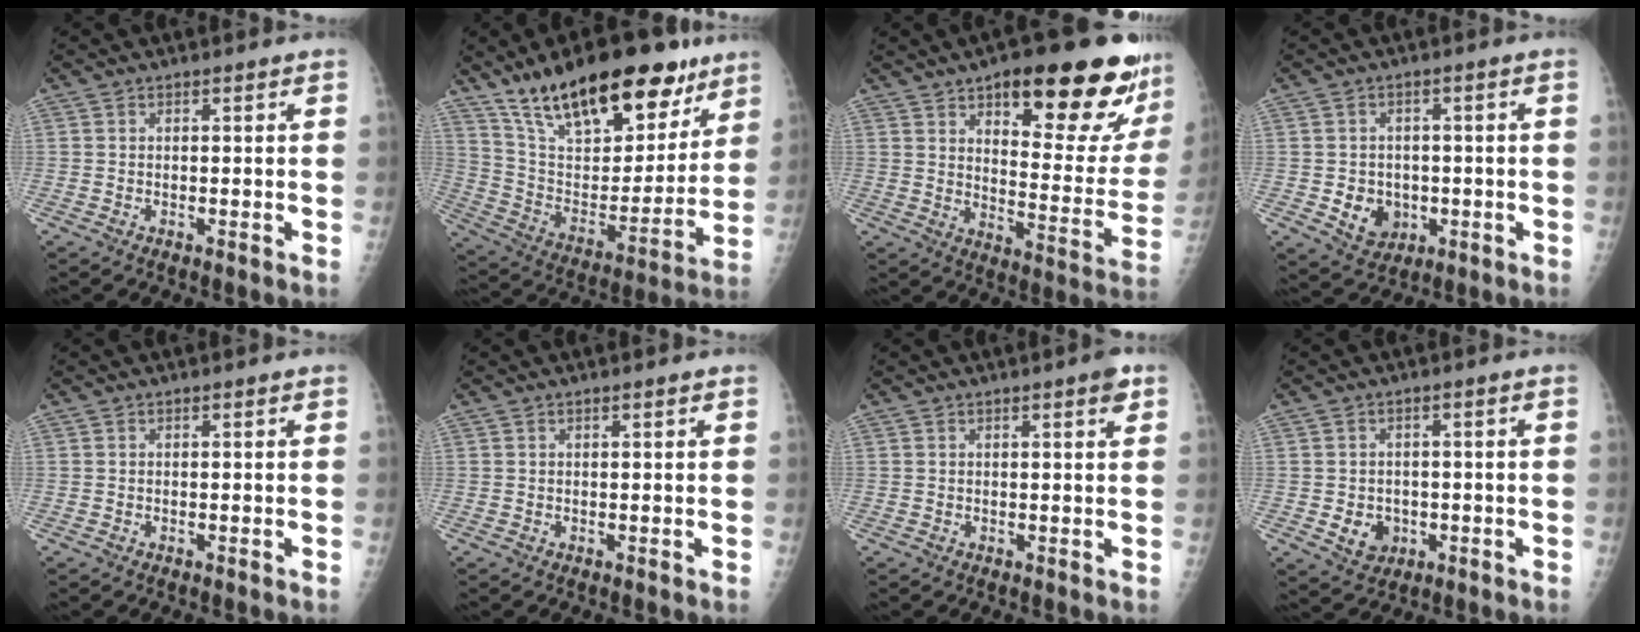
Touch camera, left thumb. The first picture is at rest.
{"total": 28.0, "force": [18.6, 11.5, 17.5], "torque": [-0.242, -0.052, 0.308]}
{"total": 24.7, "force": [14.5, 8.1, 18.3], "torque": [-0.197, -0.058, 0.203]}
{"total": 6.6, "force": [-1.4, 5.5, 3.3], "torque": [-0.024, 0.005, -0.010]}
{"total": 0.0}
{"total": 0.6, "force": [0.4, 0.1, 0.4], "torque": [-0.006, 0.000, 0.005]}
{"total": 2.3, "force": [1.2, 0.4, 1.9], "torque": [-0.024, -0.003, 0.013]}
{"total": 5.0, "force": [-1.2, 4.2, 2.4], "torque": [-0.020, 0.005, -0.008]}